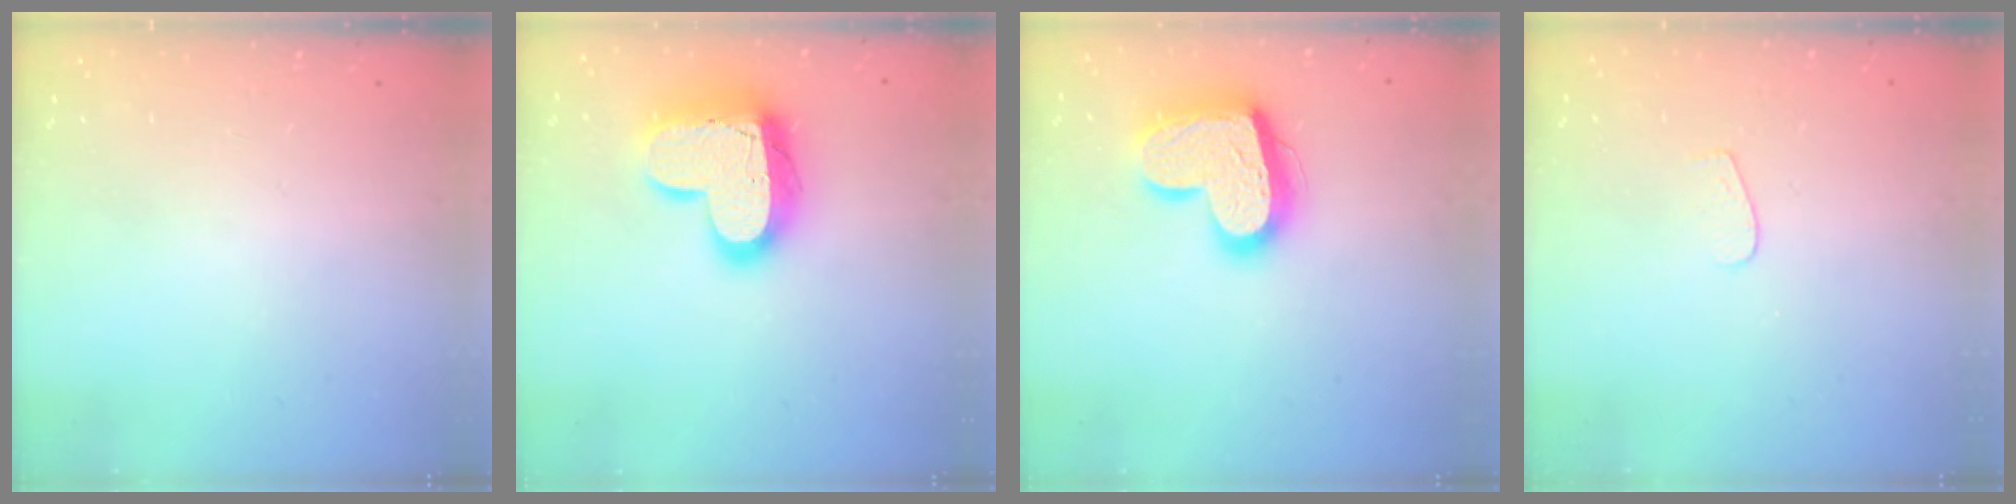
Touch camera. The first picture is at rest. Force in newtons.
{"total": 17.8, "press": 17.8, "slide": 1.5}
{"total": 18.3, "press": 18.2, "slide": 1.7}
{"total": 3.7, "press": 3.7, "slide": 0.3}